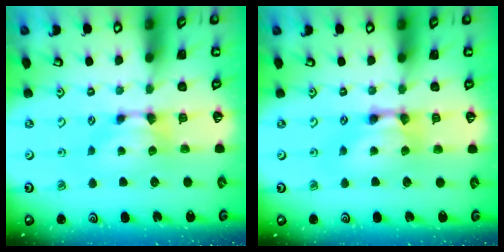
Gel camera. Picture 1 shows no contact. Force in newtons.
{"total": 2.6, "press": 2.6, "slide": 0.2}